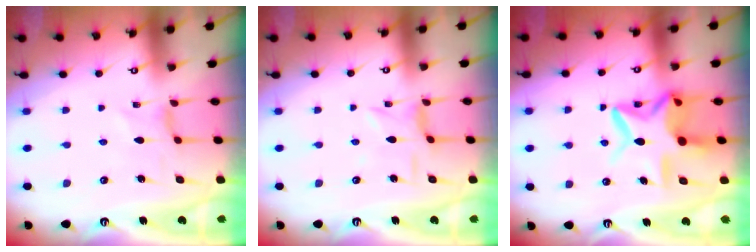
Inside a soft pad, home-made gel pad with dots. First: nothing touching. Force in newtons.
{"total": 1.4, "press": 1.3, "slide": 0.4}
{"total": 15.2, "press": 15.1, "slide": 1.8}